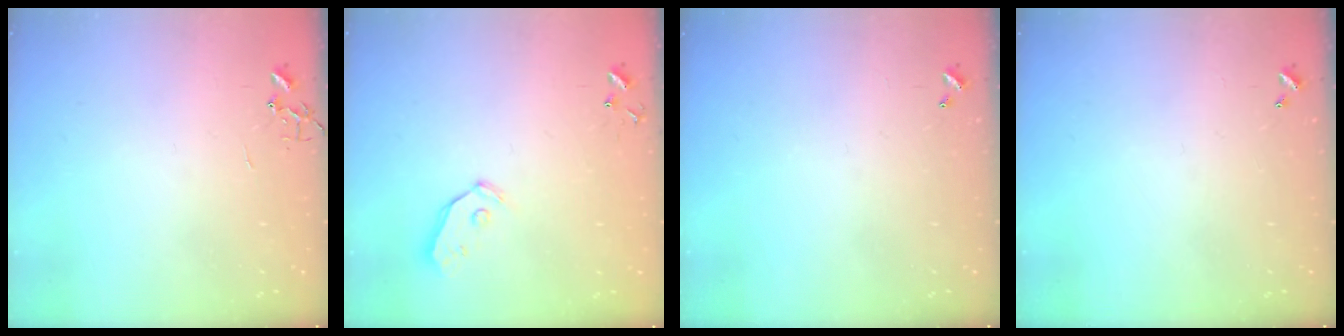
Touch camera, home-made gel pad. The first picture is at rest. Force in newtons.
{"total": 5.4, "press": 5.4, "slide": 0.6}
{"total": 0.0}
{"total": 0.0}